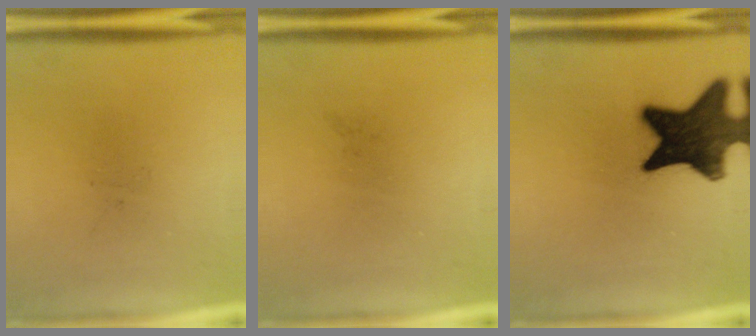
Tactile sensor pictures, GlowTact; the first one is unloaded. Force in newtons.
{"total": 0.0}
{"total": 16.3}